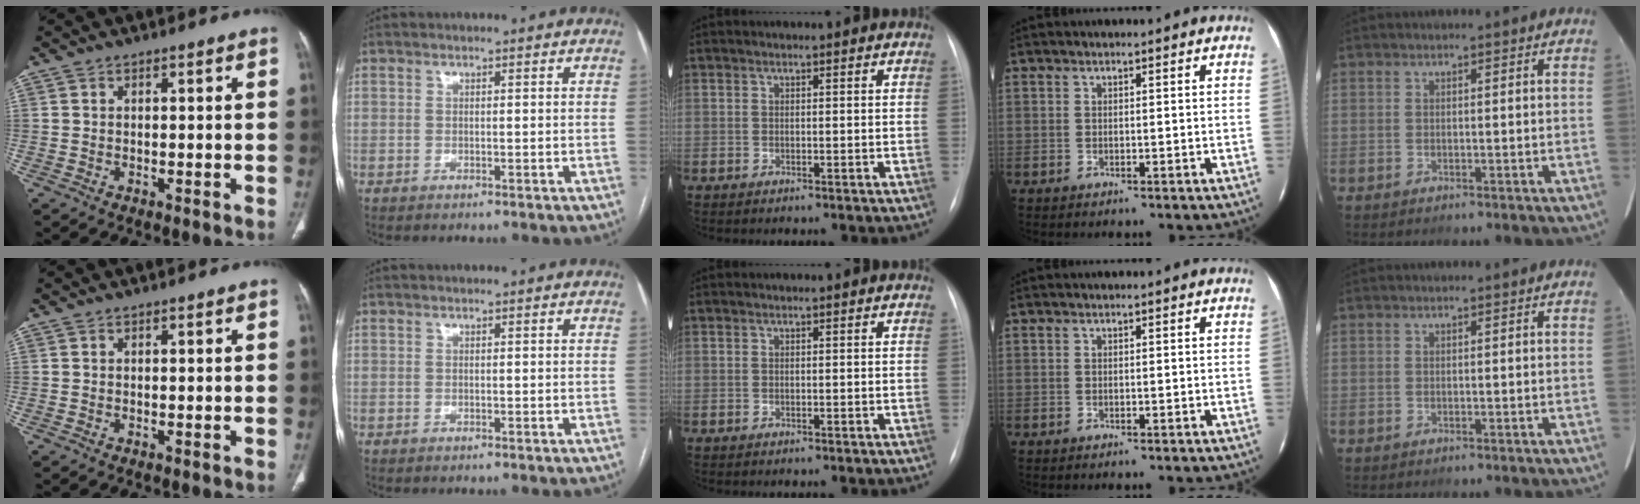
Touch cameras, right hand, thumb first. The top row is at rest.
{}